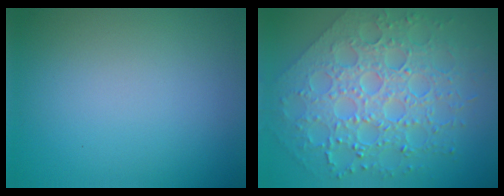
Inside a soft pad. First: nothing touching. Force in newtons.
{"total": 8.4, "press": 6.1, "slide": 5.7}